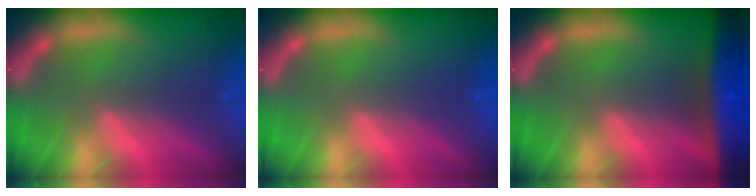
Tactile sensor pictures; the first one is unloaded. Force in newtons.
{"total": 0.0}
{"total": 9.6}